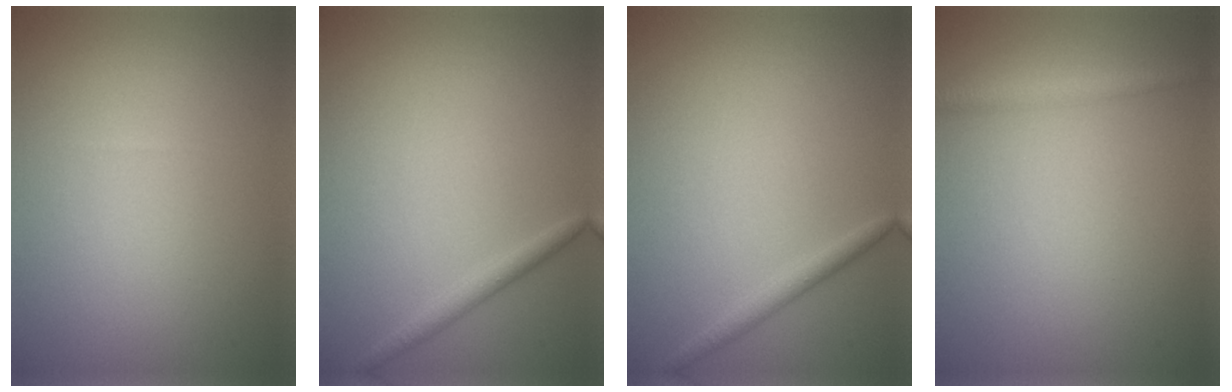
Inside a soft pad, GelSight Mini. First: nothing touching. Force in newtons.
{"total": 1.5, "press": 1.5, "slide": 0.1}
{"total": 1.5, "press": 1.5, "slide": 0.1}
{"total": 1.3, "press": 1.3, "slide": 0.0}